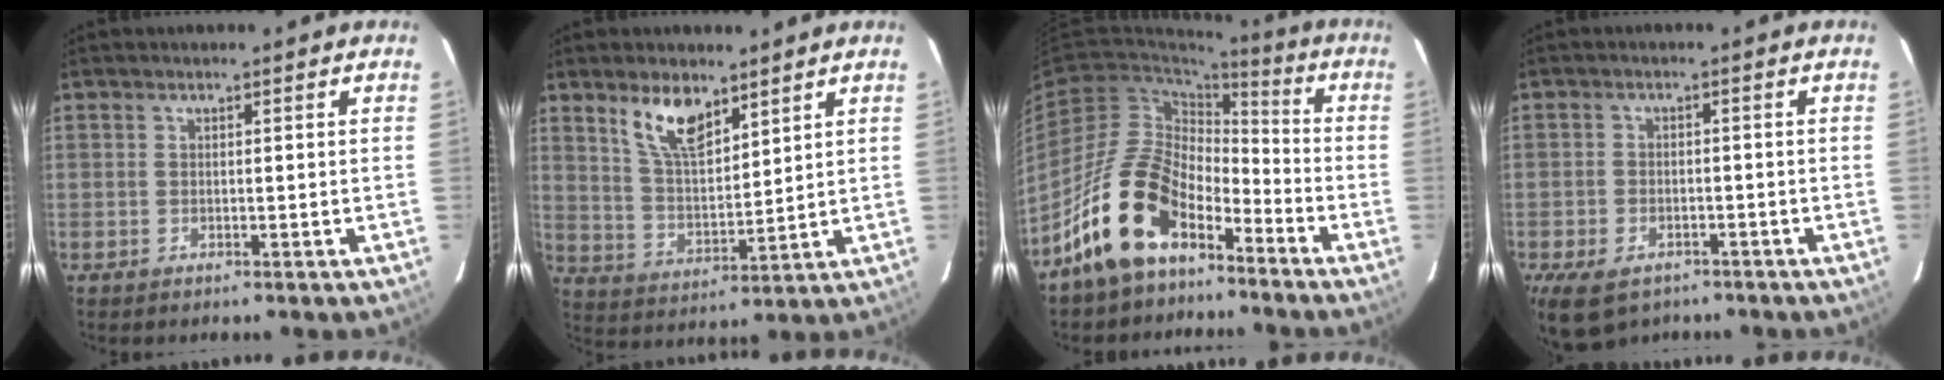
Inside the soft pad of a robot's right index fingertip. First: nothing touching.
{"total": 9.4, "force": [6.1, 3.9, 6.0], "torque": [-0.108, 0.004, 0.122]}
{"total": 15.4, "force": [-10.0, 7.8, 8.6], "torque": [-0.163, 0.022, -0.183]}
{"total": 9.5, "force": [-6.0, 5.5, 4.9], "torque": [-0.115, -0.019, -0.097]}